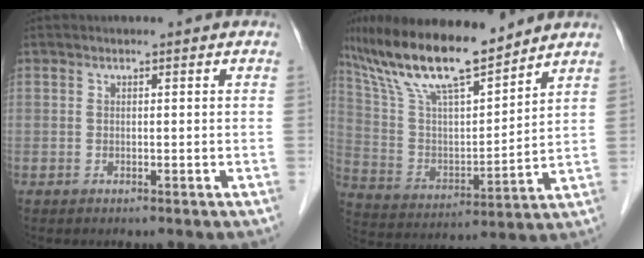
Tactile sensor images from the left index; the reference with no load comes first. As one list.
[{"total": 17.3, "force": [14.1, 3.0, 9.6], "torque": [-0.183, 0.011, 0.264]}]